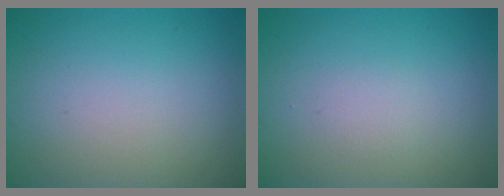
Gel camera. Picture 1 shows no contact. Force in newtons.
{"total": 0.8, "press": 0.8, "slide": 0.1}